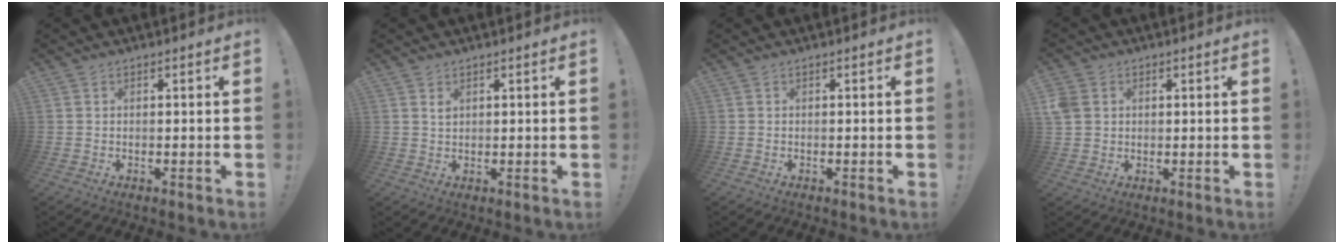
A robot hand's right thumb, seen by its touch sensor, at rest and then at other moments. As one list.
[{"total": 1.5, "force": [0.9, 1.0, 0.7], "torque": [-0.007, -0.004, 0.017]}, {"total": 0.0}, {"total": 5.4, "force": [1.7, 4.6, 2.2], "torque": [-0.046, 0.003, 0.036]}]